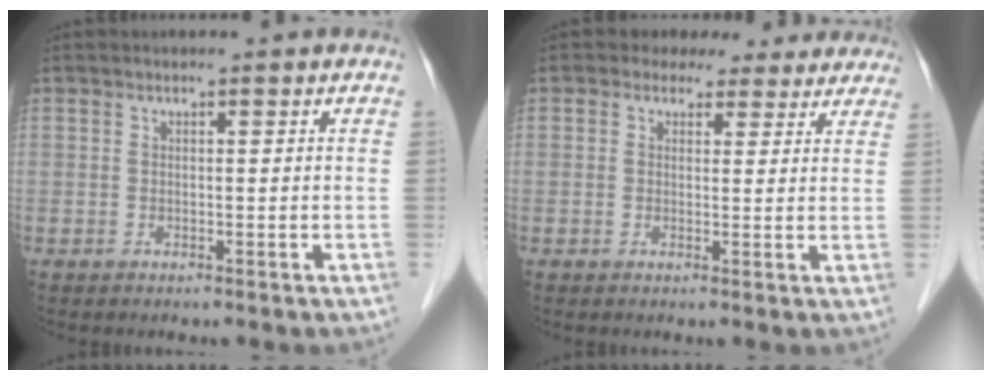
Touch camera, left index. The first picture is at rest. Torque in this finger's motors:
{"motor_torque": [1.18, -0.96, -0.07, -0.13]}